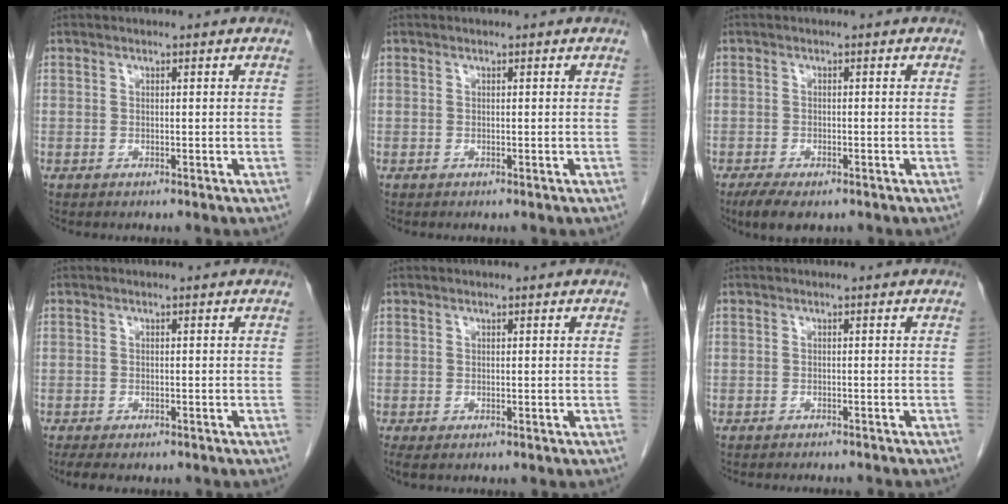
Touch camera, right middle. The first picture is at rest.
{"total": 0.0}
{"total": 4.8, "force": [-3.3, 1.7, 2.9], "torque": [-0.051, -0.010, -0.051]}
{"total": 5.0, "force": [-4.0, 1.8, 2.4], "torque": [-0.035, -0.012, -0.055]}
{"total": 1.3, "force": [-0.9, 0.6, 0.7], "torque": [-0.008, -0.004, -0.011]}
{"total": 6.0, "force": [-5.5, 0.8, 2.0], "torque": [-0.020, -0.007, -0.067]}